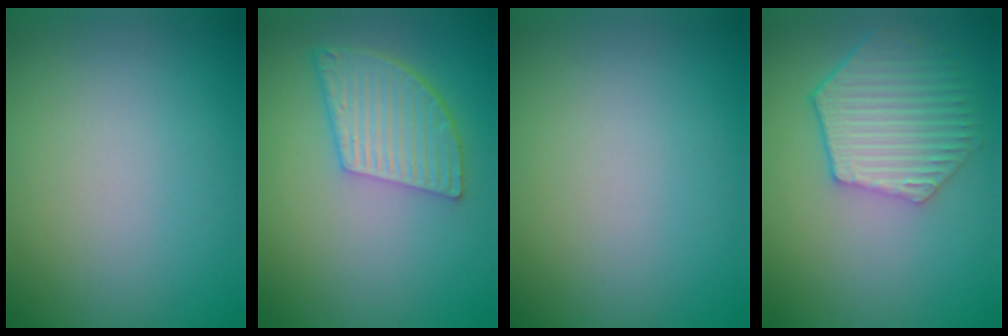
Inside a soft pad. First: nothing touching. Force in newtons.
{"total": 5.8, "press": 4.3, "slide": 3.8}
{"total": 0.0}
{"total": 5.8, "press": 4.7, "slide": 3.4}